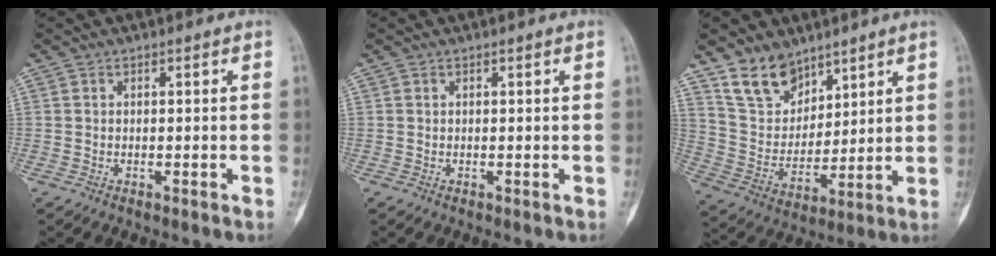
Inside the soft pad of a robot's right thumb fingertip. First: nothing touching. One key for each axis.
{"total": 0.0}
{"total": 11.4, "fx": 8.3, "fy": 7.0, "fz": 3.7, "tx": -0.035, "ty": -0.053, "tz": 0.173}